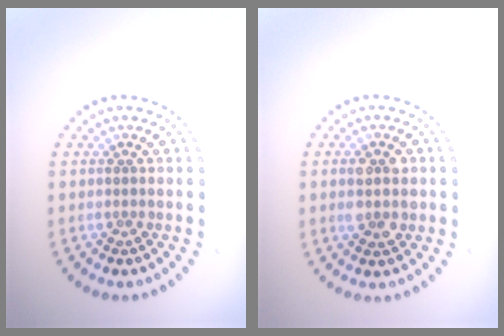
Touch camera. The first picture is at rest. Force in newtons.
{"total": 2.9, "press": 2.9, "slide": 0.3}